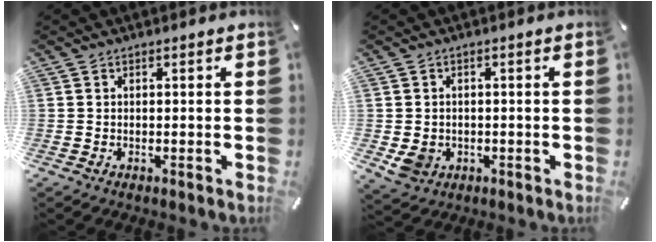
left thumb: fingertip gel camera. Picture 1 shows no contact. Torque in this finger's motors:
{"motor_torque": [0.45, 0.45, 0.25, 0.17, 0.11]}